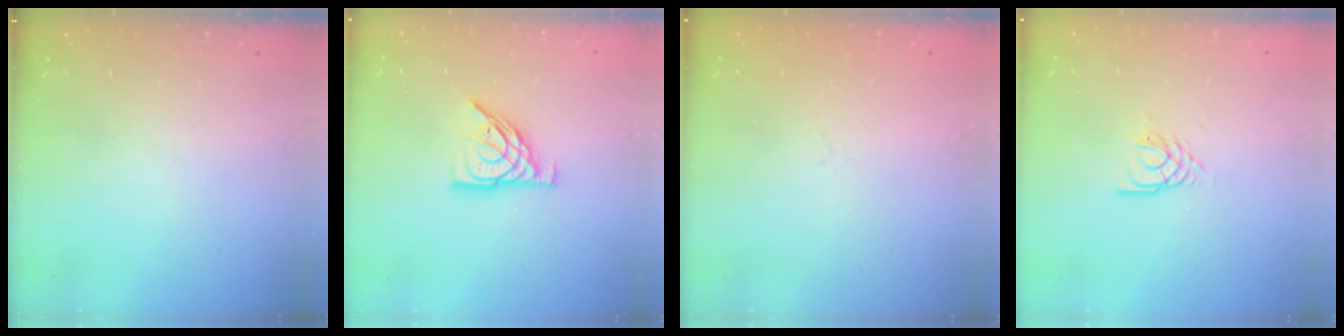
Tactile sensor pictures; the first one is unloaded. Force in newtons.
{"total": 10.7, "press": 10.6, "slide": 1.2}
{"total": 0.9, "press": 0.9, "slide": 0.2}
{"total": 2.5, "press": 2.4, "slide": 0.4}